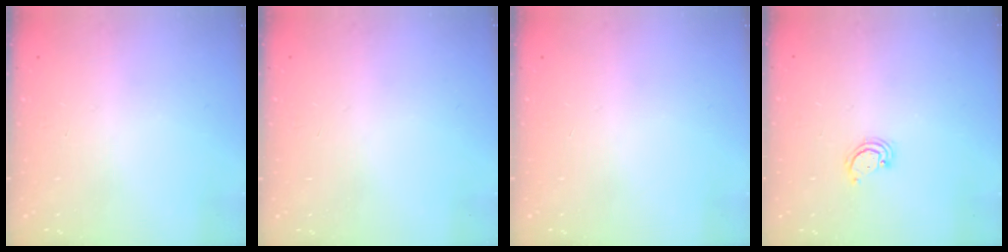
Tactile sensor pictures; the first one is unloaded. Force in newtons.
{"total": 0.0}
{"total": 0.0}
{"total": 2.6, "press": 2.6, "slide": 0.3}